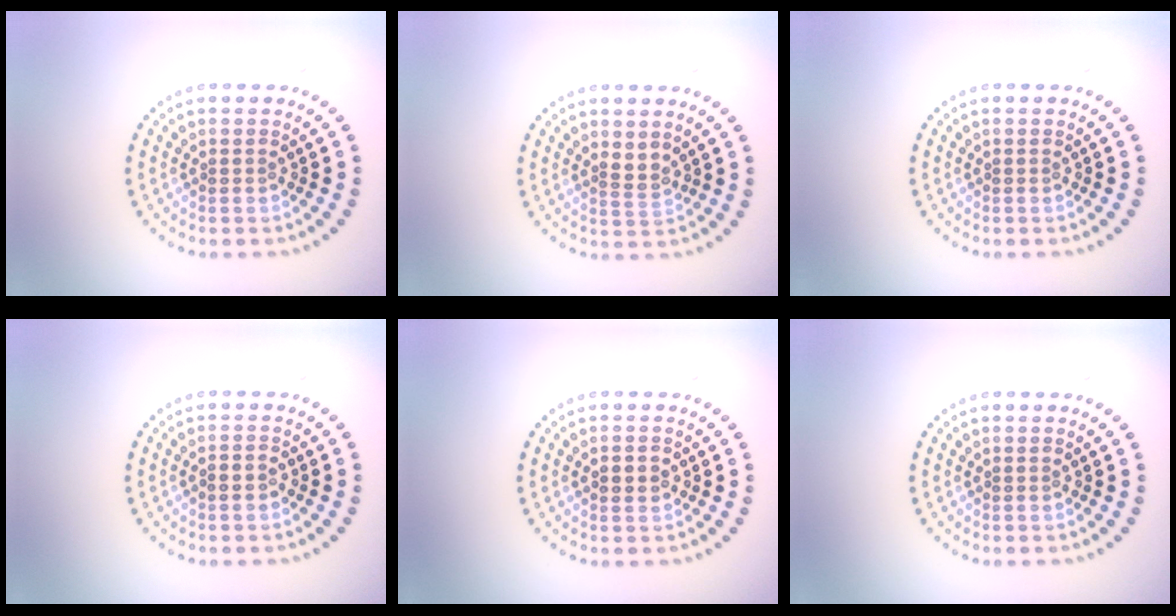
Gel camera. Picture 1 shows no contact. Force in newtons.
{"total": 1.4, "press": 1.0, "slide": 1.0}
{"total": 0.0}
{"total": 1.1, "press": 1.0, "slide": 0.6}
{"total": 2.1, "press": 2.1, "slide": 0.1}
{"total": 0.0}